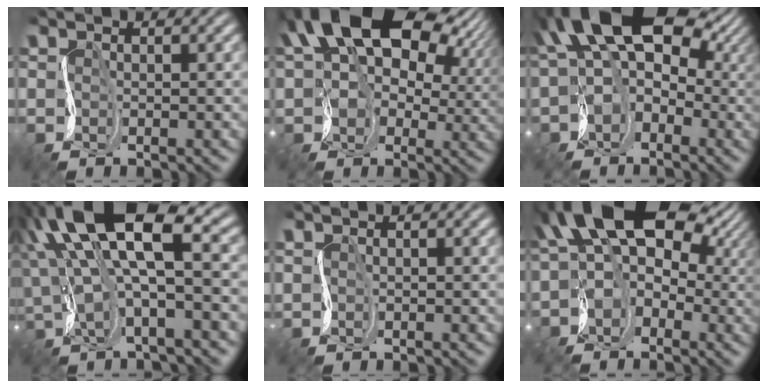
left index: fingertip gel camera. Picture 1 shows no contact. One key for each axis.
{"total": 14.5, "fx": 6.2, "fy": 9.5, "fz": 9.1, "tx": -0.144, "ty": 0.020, "tz": 0.110}
{"total": 12.3, "fx": 2.8, "fy": 8.3, "fz": 8.6, "tx": -0.121, "ty": 0.008, "tz": 0.047}
{"total": 11.7, "fx": 4.8, "fy": 3.9, "fz": 9.9, "tx": -0.199, "ty": 0.022, "tz": 0.094}
{"total": 0.9, "fx": 0.7, "fy": 0.2, "fz": -0.5, "tx": 0.019, "ty": 0.003, "tz": 0.016}
{"total": 11.1, "fx": 2.4, "fy": 7.9, "fz": 7.4, "tx": -0.100, "ty": 0.006, "tz": 0.037}